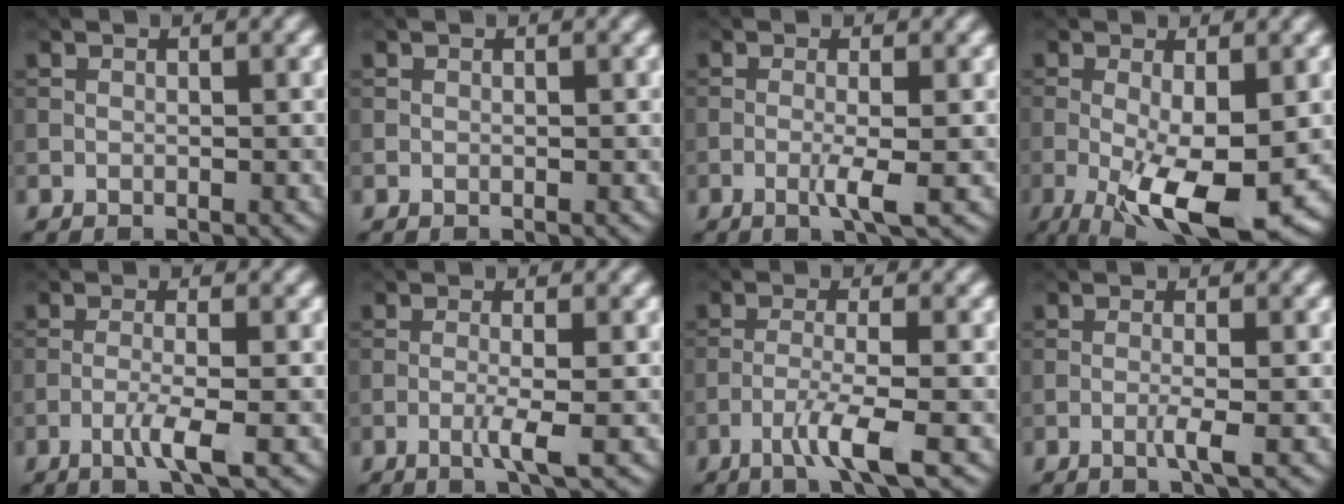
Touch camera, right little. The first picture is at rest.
{"total": 0.0}
{"total": 2.5, "force": [-0.8, 0.2, 2.4], "torque": [-0.046, 0.000, -0.020]}
{"total": 10.2, "force": [-3.0, 3.0, 9.2], "torque": [-0.167, -0.019, -0.045]}
{"total": 2.9, "force": [-1.3, 0.2, 2.5], "torque": [-0.049, 0.007, -0.033]}
{"total": 2.4, "force": [-0.8, 0.2, 2.3], "torque": [-0.043, 0.002, -0.023]}
{"total": 3.9, "force": [-2.0, 0.2, 3.3], "torque": [-0.062, 0.008, -0.050]}
{"total": 1.8, "force": [-0.6, 0.2, 1.7], "torque": [-0.032, 0.002, -0.017]}